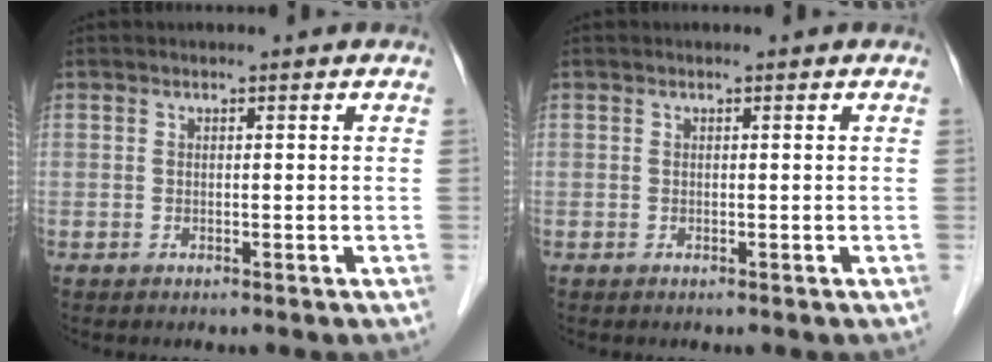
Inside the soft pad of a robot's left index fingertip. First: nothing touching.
{"total": 0.0}